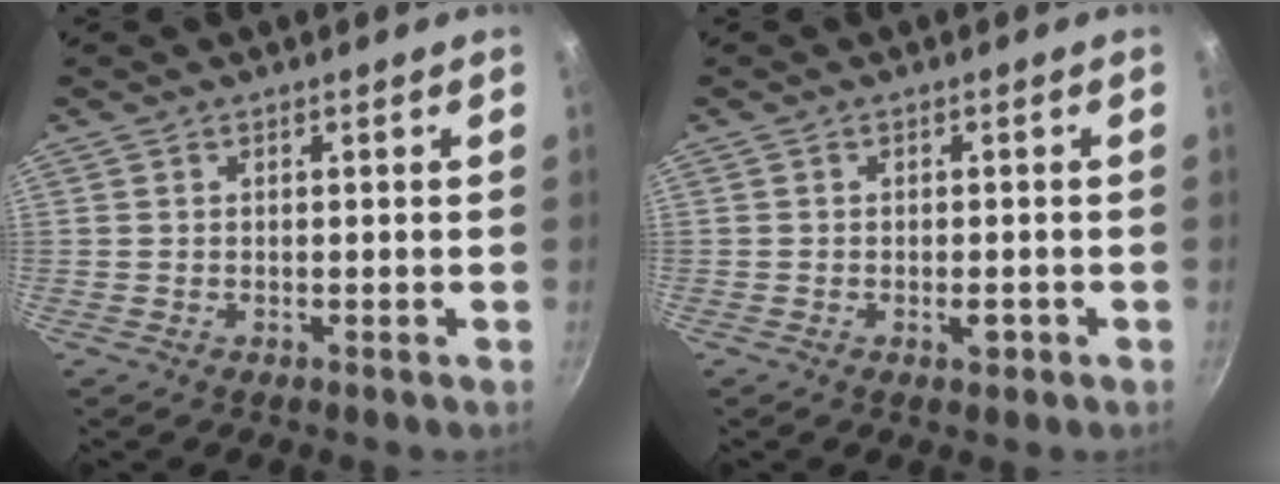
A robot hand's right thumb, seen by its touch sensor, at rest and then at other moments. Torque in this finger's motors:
{"motor_torque": [3.36, 1.65, 0.70, -1.00, 0.06]}